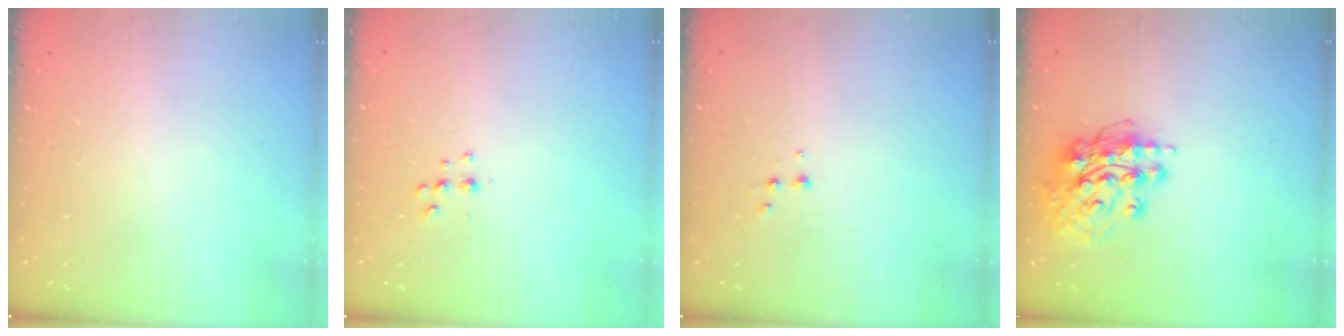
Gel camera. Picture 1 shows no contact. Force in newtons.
{"total": 5.1, "press": 5.0, "slide": 0.8}
{"total": 1.9, "press": 1.9, "slide": 0.2}
{"total": 15.0, "press": 14.9, "slide": 1.6}